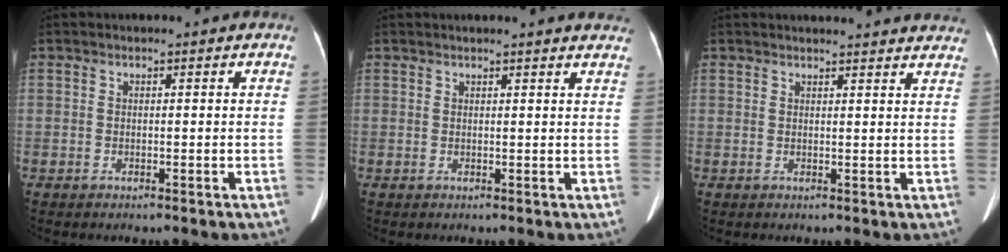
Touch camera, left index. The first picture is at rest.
{"total": 8.7, "force": [8.2, 0.5, 3.0], "torque": [-0.027, 0.003, 0.070]}
{"total": 14.3, "force": [13.8, 1.2, 3.7], "torque": [-0.027, -0.008, 0.143]}